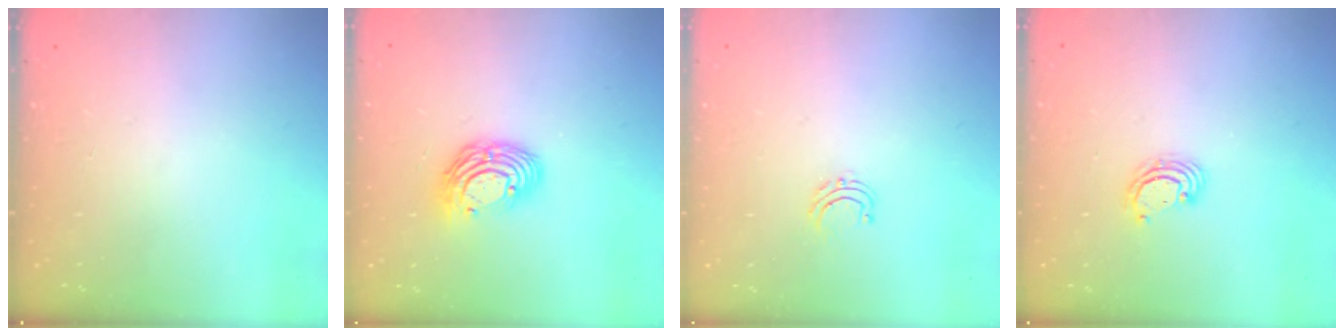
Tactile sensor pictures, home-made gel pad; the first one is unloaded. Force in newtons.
{"total": 10.9, "press": 10.9, "slide": 0.8}
{"total": 4.3, "press": 4.3, "slide": 0.3}
{"total": 3.2, "press": 3.2, "slide": 0.1}